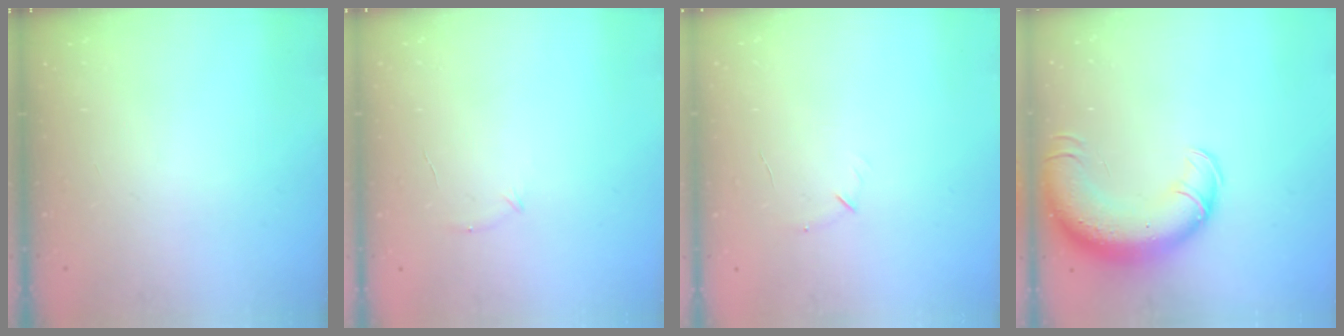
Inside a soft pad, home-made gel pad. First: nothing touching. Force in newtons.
{"total": 4.7, "press": 4.5, "slide": 1.3}
{"total": 4.3, "press": 4.1, "slide": 1.1}
{"total": 16.2, "press": 15.7, "slide": 3.9}